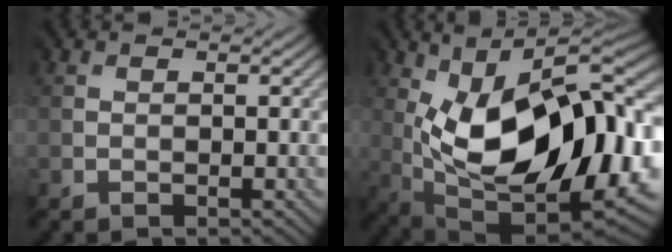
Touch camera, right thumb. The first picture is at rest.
{"total": 15.8, "force": [0.6, 7.2, 14.1], "torque": [-0.228, 0.016, 0.012]}